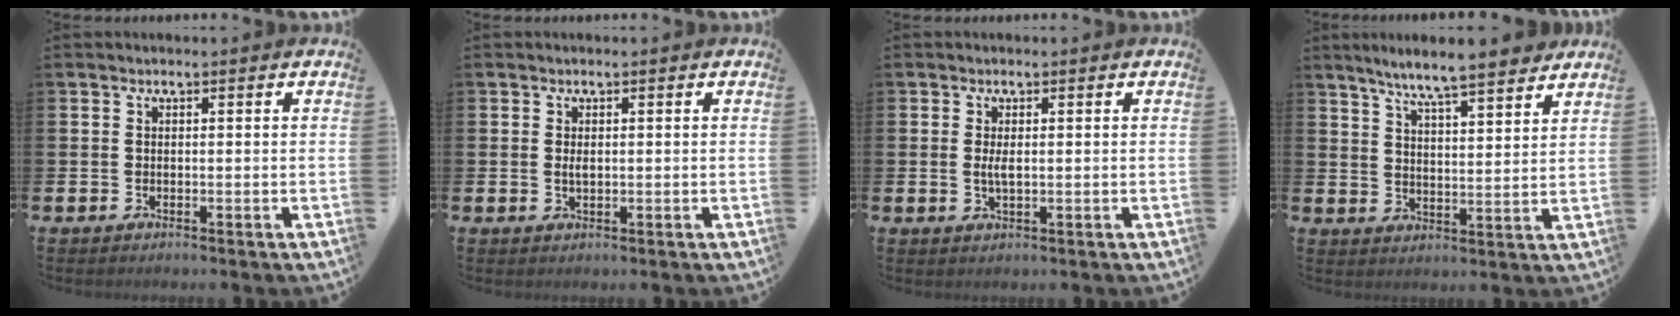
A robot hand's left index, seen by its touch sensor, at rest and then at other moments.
{"total": 1.0, "force": [0.2, 0.4, 0.9], "torque": [-0.015, 0.002, 0.001]}
{"total": 1.8, "force": [0.2, 0.6, 1.7], "torque": [-0.029, 0.001, 0.001]}
{"total": 7.5, "force": [7.0, 0.4, 2.6], "torque": [-0.071, -0.037, 0.122]}